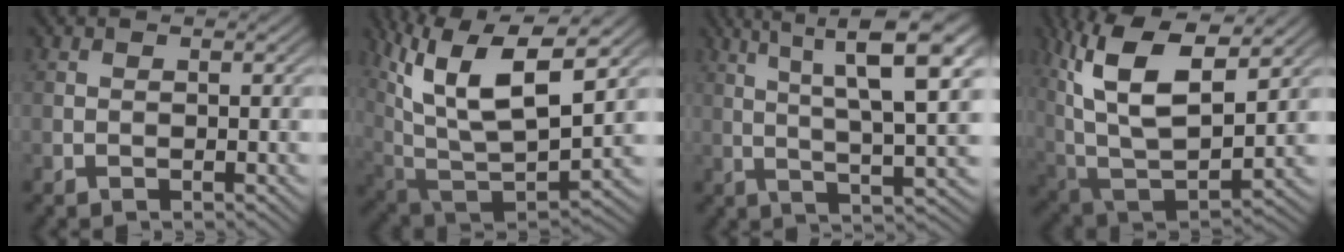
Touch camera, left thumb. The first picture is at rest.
{"total": 16.6, "force": [7.1, 7.1, 13.3], "torque": [-0.282, 0.010, 0.140]}
{"total": 11.2, "force": [4.2, 1.7, 10.2], "torque": [-0.164, 0.007, 0.076]}
{"total": 16.2, "force": [6.6, 7.5, 12.8], "torque": [-0.271, 0.018, 0.123]}